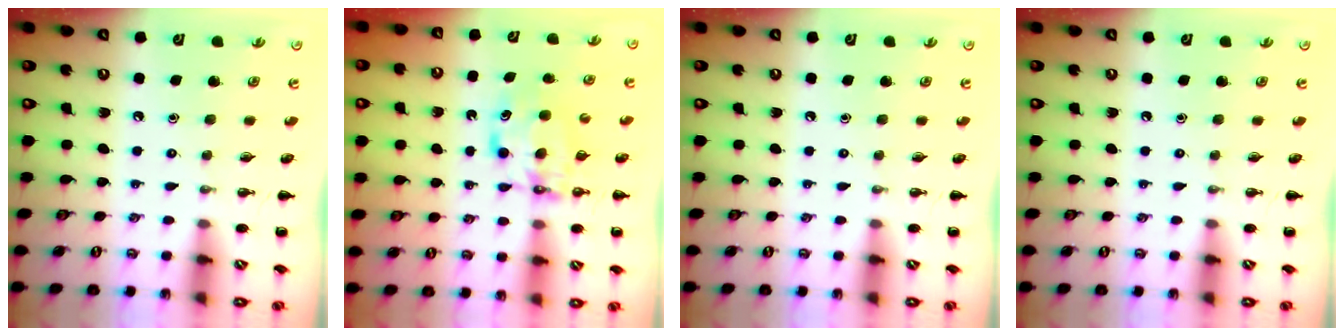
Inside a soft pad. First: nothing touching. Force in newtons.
{"total": 7.6, "press": 7.5, "slide": 0.8}
{"total": 0.0}
{"total": 0.0}